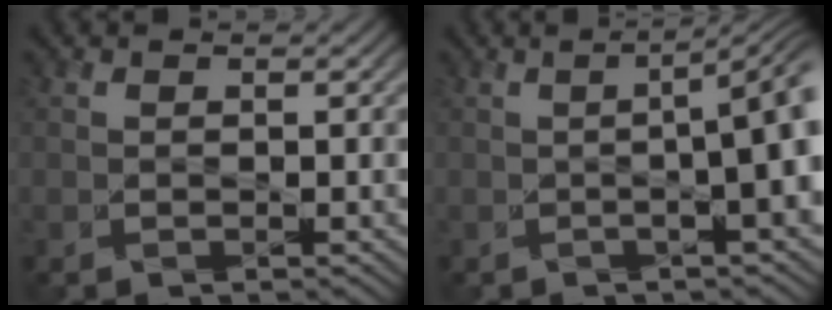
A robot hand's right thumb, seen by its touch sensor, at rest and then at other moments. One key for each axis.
{"total": 8.6, "fx": -0.4, "fy": 1.9, "fz": 8.4, "tx": -0.098, "ty": 0.006, "tz": -0.011}